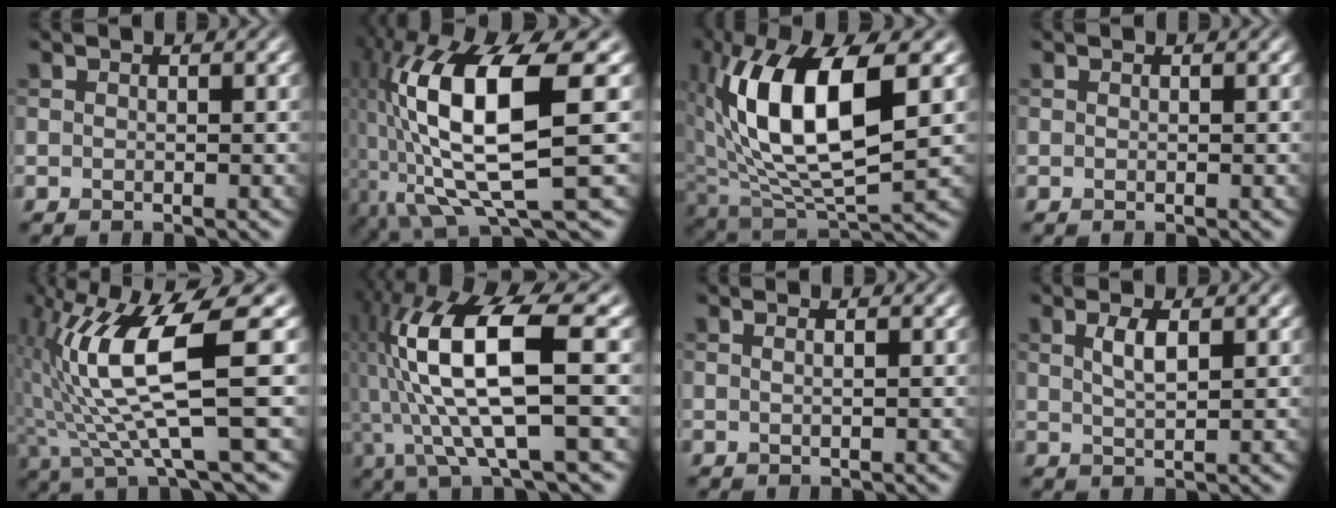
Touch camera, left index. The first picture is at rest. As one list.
[{"total": 14.0, "force": [-0.5, 3.8, 13.4], "torque": [-0.261, 0.004, -0.007]}, {"total": 12.5, "force": [2.1, 5.4, 11.1], "torque": [-0.207, 0.002, 0.035]}, {"total": 0.0}, {"total": 10.3, "force": [0.7, 2.1, 10.0], "torque": [-0.181, -0.005, 0.015]}, {"total": 13.2, "force": [0.6, 3.0, 12.8], "torque": [-0.247, 0.012, 0.016]}, {"total": 1.3, "force": [0.4, 0.6, 1.1], "torque": [-0.007, -0.003, -0.009]}, {"total": 2.1, "force": [0.8, 0.6, 1.9], "torque": [-0.036, 0.002, 0.016]}]